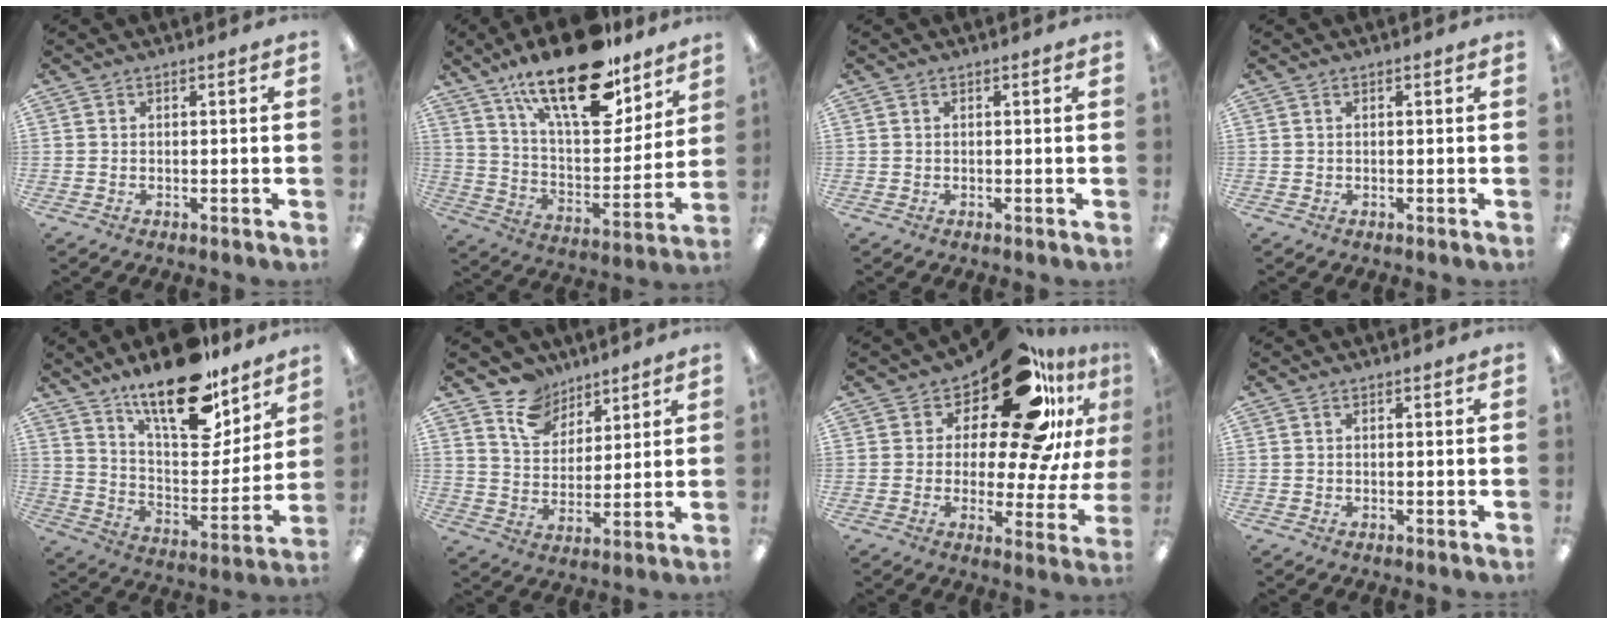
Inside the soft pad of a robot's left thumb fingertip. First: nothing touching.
{"total": 23.9, "force": [16.4, 9.1, 14.8], "torque": [-0.235, -0.098, 0.279]}
{"total": 0.0}
{"total": 0.0}
{"total": 21.1, "force": [15.9, 7.6, 11.6], "torque": [-0.179, -0.110, 0.271]}
{"total": 10.2, "force": [7.6, 6.4, 2.4], "torque": [-0.051, -0.043, 0.146]}
{"total": 22.0, "force": [14.0, 8.7, 14.7], "torque": [-0.204, -0.103, 0.229]}
{"total": 0.0}